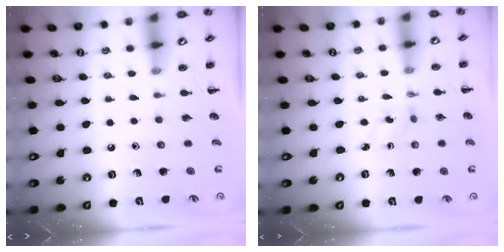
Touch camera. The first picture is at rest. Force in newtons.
{"total": 2.2, "press": 2.1, "slide": 0.8}